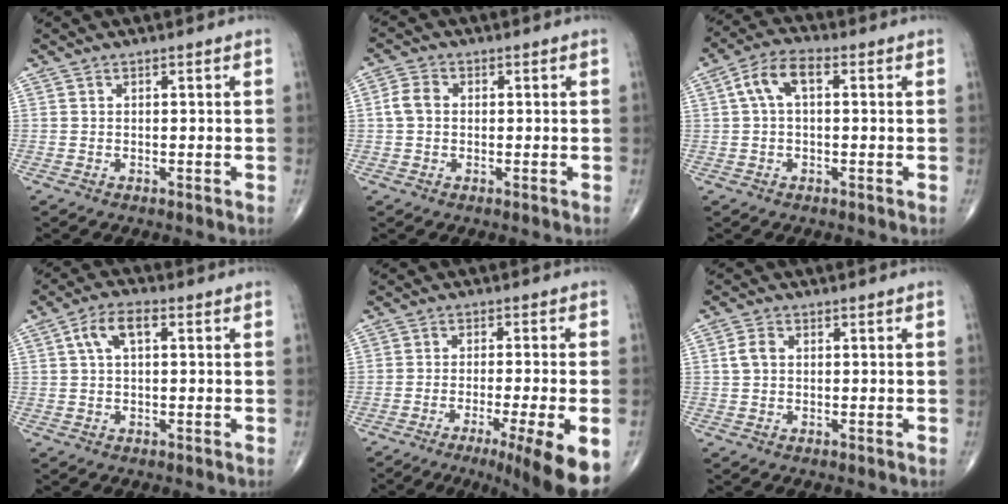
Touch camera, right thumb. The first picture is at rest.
{"total": 3.6, "force": [0.1, 2.8, 2.4], "torque": [-0.048, 0.011, -0.003]}
{"total": 6.9, "force": [1.4, 3.5, 5.8], "torque": [-0.114, 0.024, 0.019]}
{"total": 5.7, "force": [1.5, 2.8, 4.8], "torque": [-0.095, 0.016, 0.026]}
{"total": 13.6, "force": [-7.5, 0.7, 11.3], "torque": [-0.134, -0.001, -0.114]}
{"total": 2.7, "force": [0.3, 2.0, 1.9], "torque": [-0.039, 0.008, 0.005]}